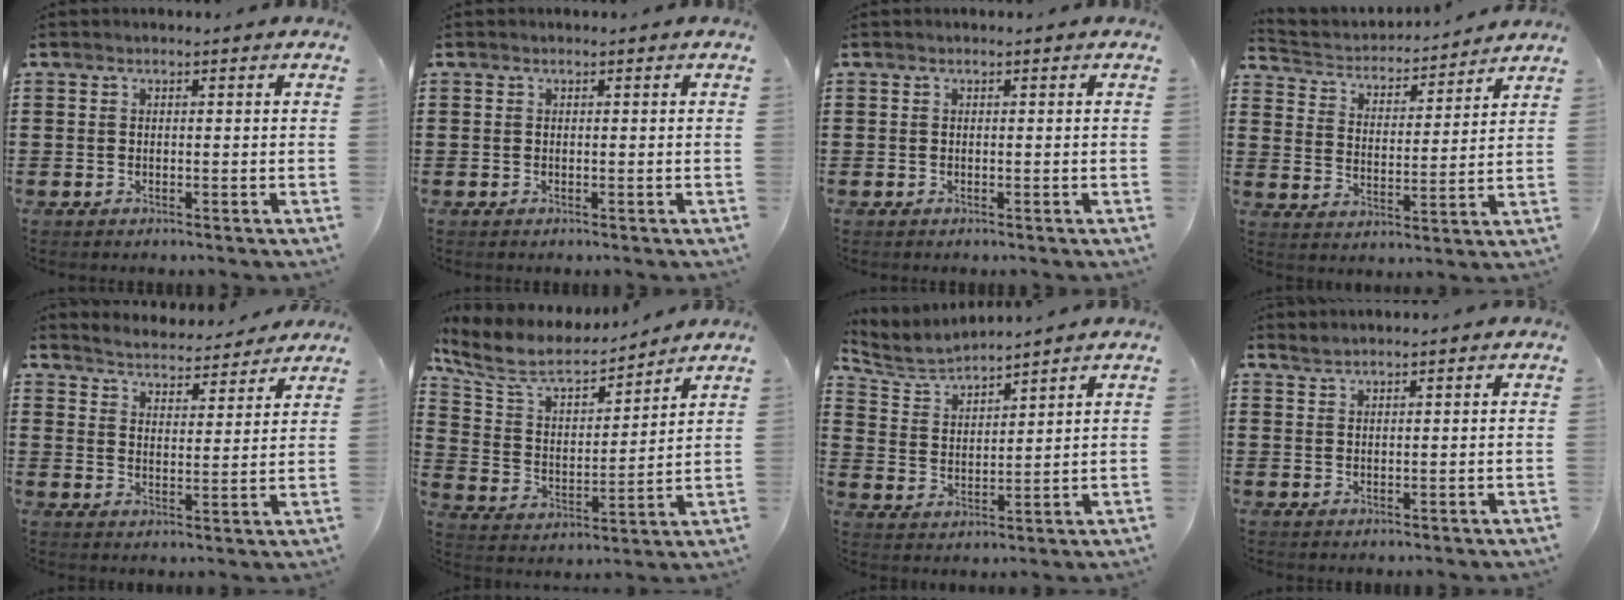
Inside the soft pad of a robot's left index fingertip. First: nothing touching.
{"total": 0.0}
{"total": 0.0}
{"total": 3.3, "force": [3.3, 0.8, 0.1], "torque": [-0.025, -0.028, 0.049]}
{"total": 4.2, "force": [4.2, -0.2, -0.1], "torque": [-0.021, -0.031, 0.069]}
{"total": 8.1, "force": [7.1, 2.0, 3.2], "torque": [-0.097, -0.043, 0.121]}
{"total": 4.8, "force": [4.6, 0.6, 1.0], "torque": [-0.043, -0.022, 0.079]}
{"total": 1.2, "force": [1.2, -0.2, 0.1], "torque": [-0.005, 0.000, 0.024]}